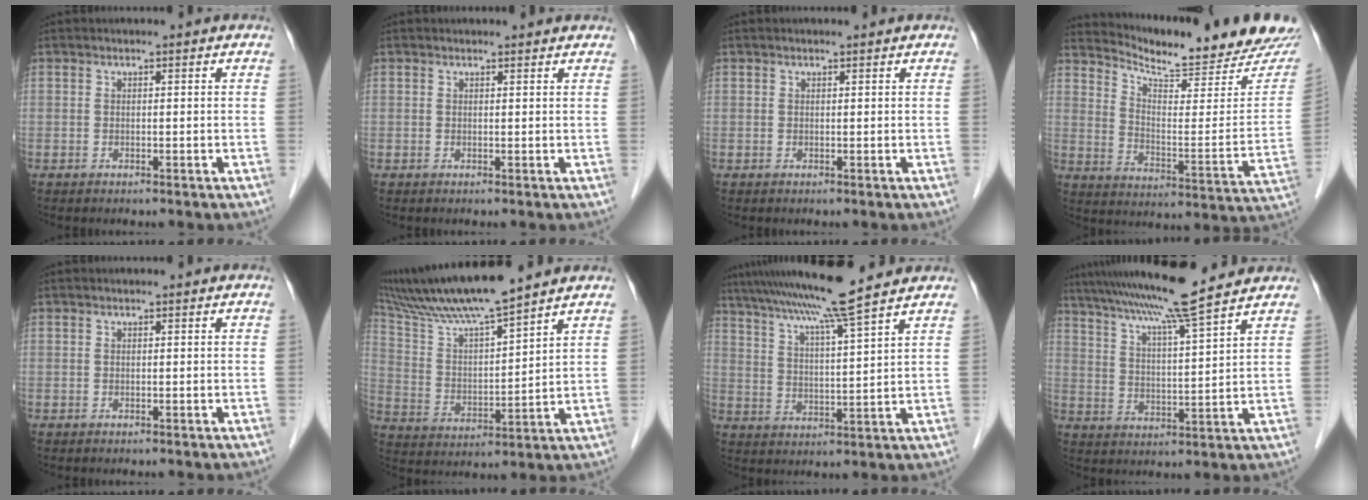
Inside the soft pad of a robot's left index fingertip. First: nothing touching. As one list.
[{"total": 2.4, "force": [2.3, 0.3, 0.4], "torque": [-0.011, 0.005, 0.021]}, {"total": 0.8, "force": [0.7, 0.1, 0.5], "torque": [-0.010, 0.005, 0.011]}, {"total": 20.7, "force": [19.8, 1.3, 5.9], "torque": [-0.099, -0.092, 0.261]}, {"total": 0.0}, {"total": 14.0, "force": [12.2, -0.6, 6.9], "torque": [-0.136, 0.008, 0.225]}, {"total": 13.9, "force": [11.6, -1.6, 7.5], "torque": [-0.133, 0.011, 0.179]}, {"total": 14.9, "force": [12.6, -1.0, 7.8], "torque": [-0.140, 0.016, 0.195]}]